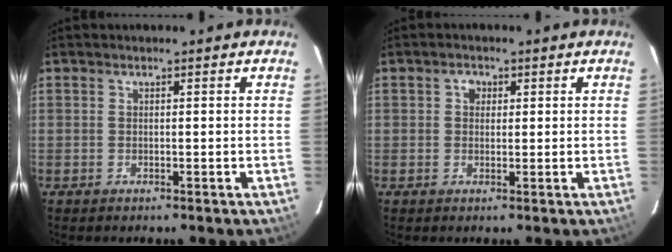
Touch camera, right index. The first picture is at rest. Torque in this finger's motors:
{"motor_torque": [0.11, -0.02, 0.06, 0.02]}